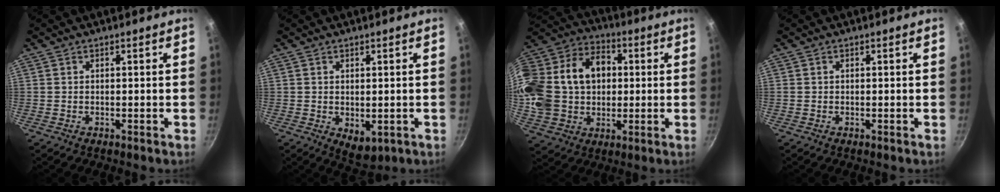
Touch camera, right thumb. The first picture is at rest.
{"total": 4.6, "force": [-0.5, 2.9, 3.5], "torque": [-0.042, -0.012, 0.002]}
{"total": 26.1, "force": [2.7, 19.9, 16.6], "torque": [-0.328, 0.048, 0.049]}
{"total": 0.0}